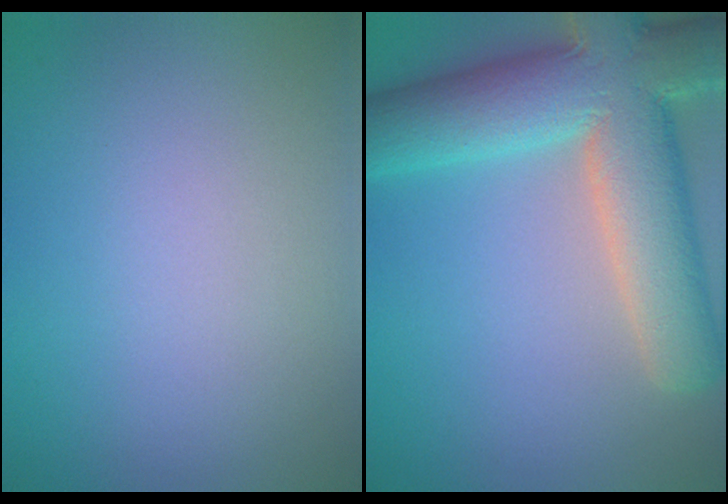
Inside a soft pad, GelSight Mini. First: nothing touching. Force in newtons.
{"total": 12.0, "press": 11.9, "slide": 1.0}